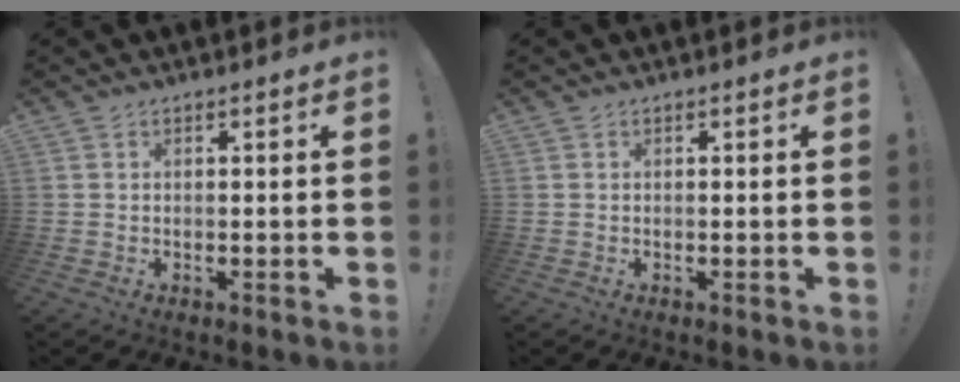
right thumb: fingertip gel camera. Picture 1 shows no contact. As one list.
[{"total": 0.0}]